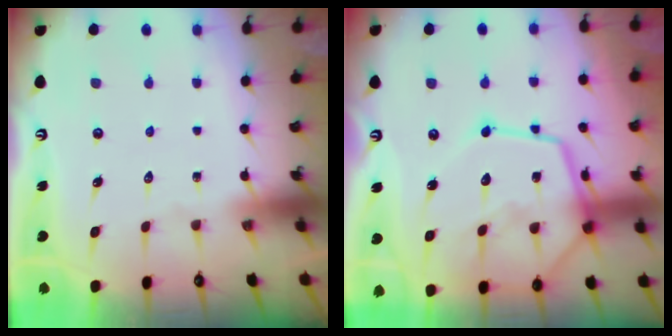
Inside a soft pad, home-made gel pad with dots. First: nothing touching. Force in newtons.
{"total": 16.8, "press": 16.7, "slide": 1.6}